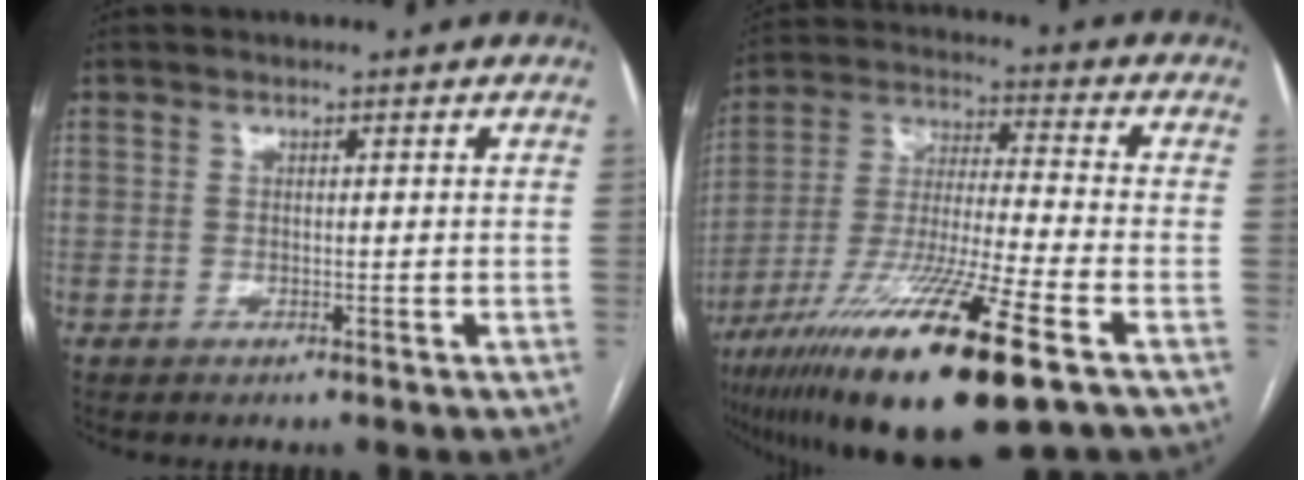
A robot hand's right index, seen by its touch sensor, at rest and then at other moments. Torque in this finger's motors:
{"motor_torque": [1.54, -0.60, 1.05, 0.21]}